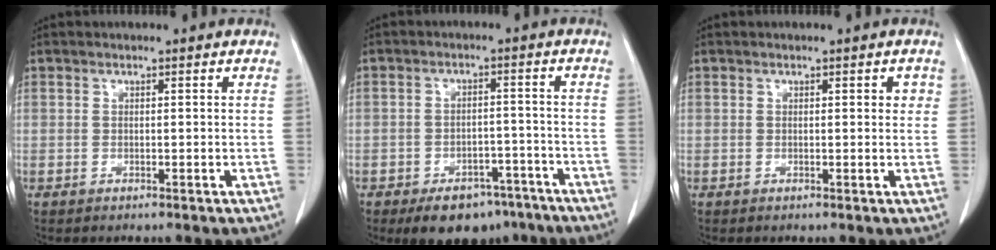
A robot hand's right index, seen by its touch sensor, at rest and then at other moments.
{"total": 9.6, "force": [-7.0, 5.4, 3.9], "torque": [-0.038, 0.016, -0.098]}
{"total": 1.5, "force": [0.5, 0.7, 1.2], "torque": [-0.010, 0.002, 0.004]}